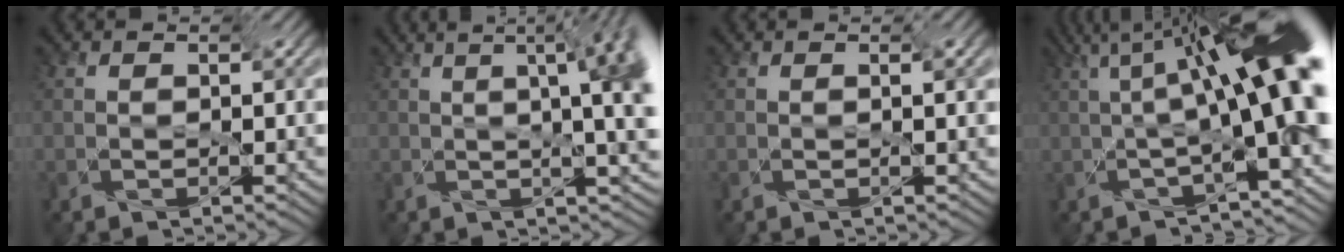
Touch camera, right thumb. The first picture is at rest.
{"total": 12.2, "force": [2.5, 4.2, 11.1], "torque": [-0.129, 0.040, 0.036]}
{"total": 1.7, "force": [0.5, 0.0, 1.6], "torque": [-0.023, 0.006, 0.007]}
{"total": 13.9, "force": [1.5, 3.5, 13.3], "torque": [-0.181, 0.045, 0.022]}